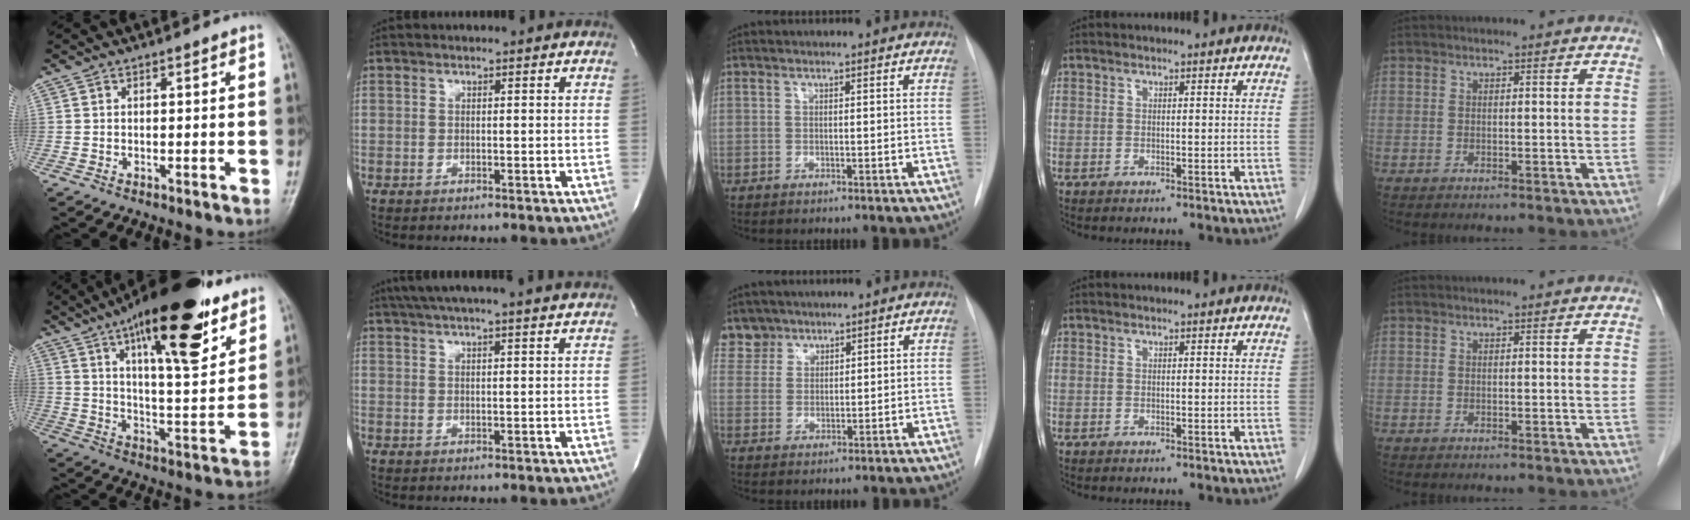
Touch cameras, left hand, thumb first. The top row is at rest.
{"thumb": {"total": 23.7, "force": [14.0, 7.3, 17.7], "torque": [-0.251, -0.051, 0.219]}, "index": {"total": 13.8, "force": [12.0, -0.2, 6.7], "torque": [-0.118, 0.025, 0.156]}, "middle": {"total": 4.2, "force": [3.5, 2.3, -0.5], "torque": [0.021, 0.004, 0.067]}}